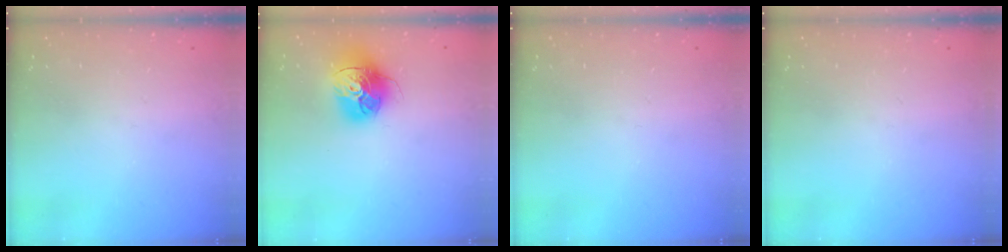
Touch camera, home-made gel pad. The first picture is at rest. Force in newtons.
{"total": 16.0, "press": 16.0, "slide": 1.7}
{"total": 0.0}
{"total": 0.0}